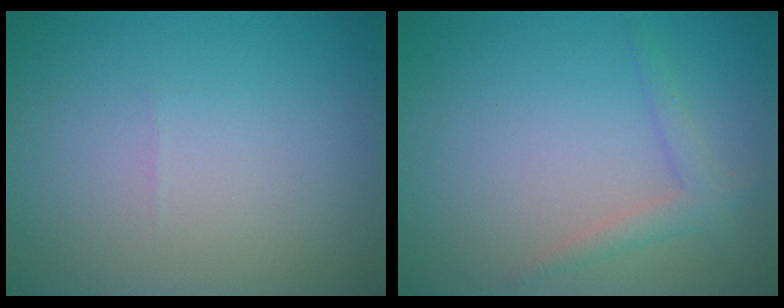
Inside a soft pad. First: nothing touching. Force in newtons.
{"total": 1.8, "press": 1.8, "slide": 0.1}